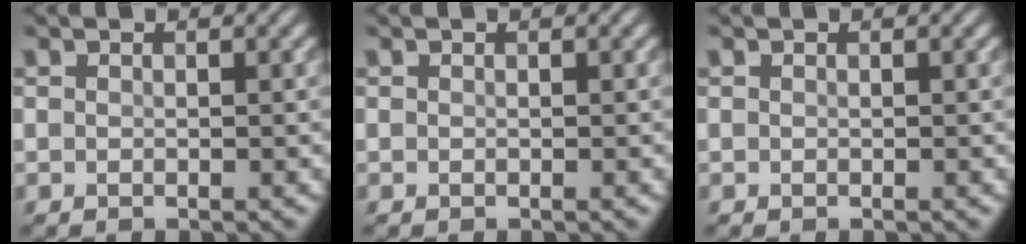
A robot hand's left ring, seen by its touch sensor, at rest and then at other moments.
{"total": 0.0}
{"total": 0.0}